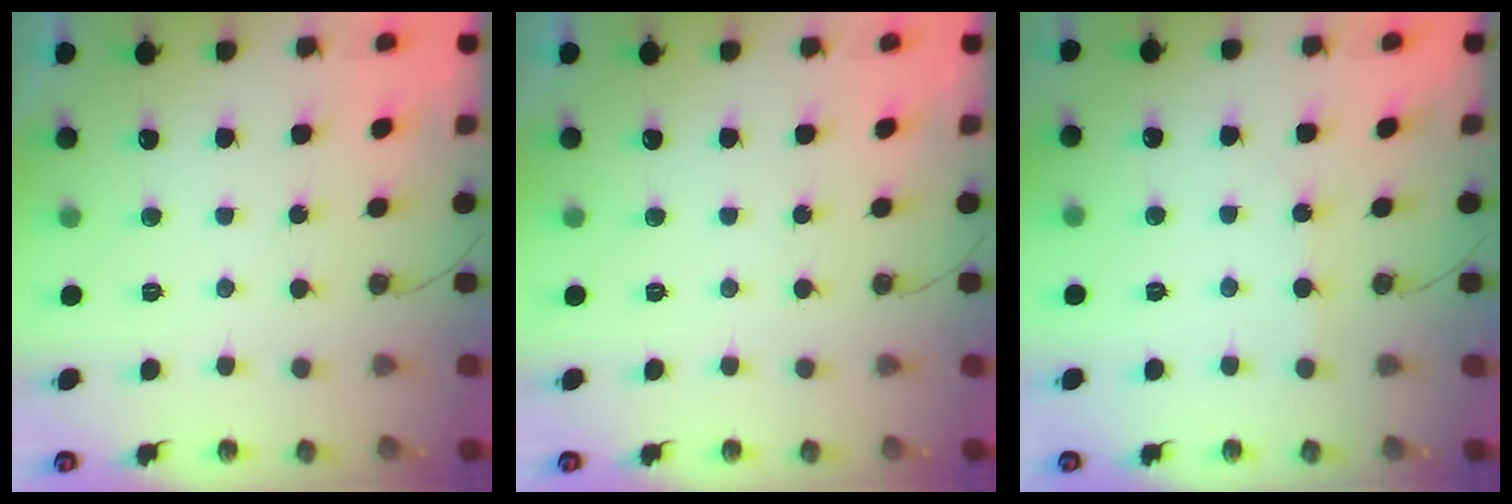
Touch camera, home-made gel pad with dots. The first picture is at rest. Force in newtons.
{"total": 0.0}
{"total": 1.5, "press": 1.5, "slide": 0.2}